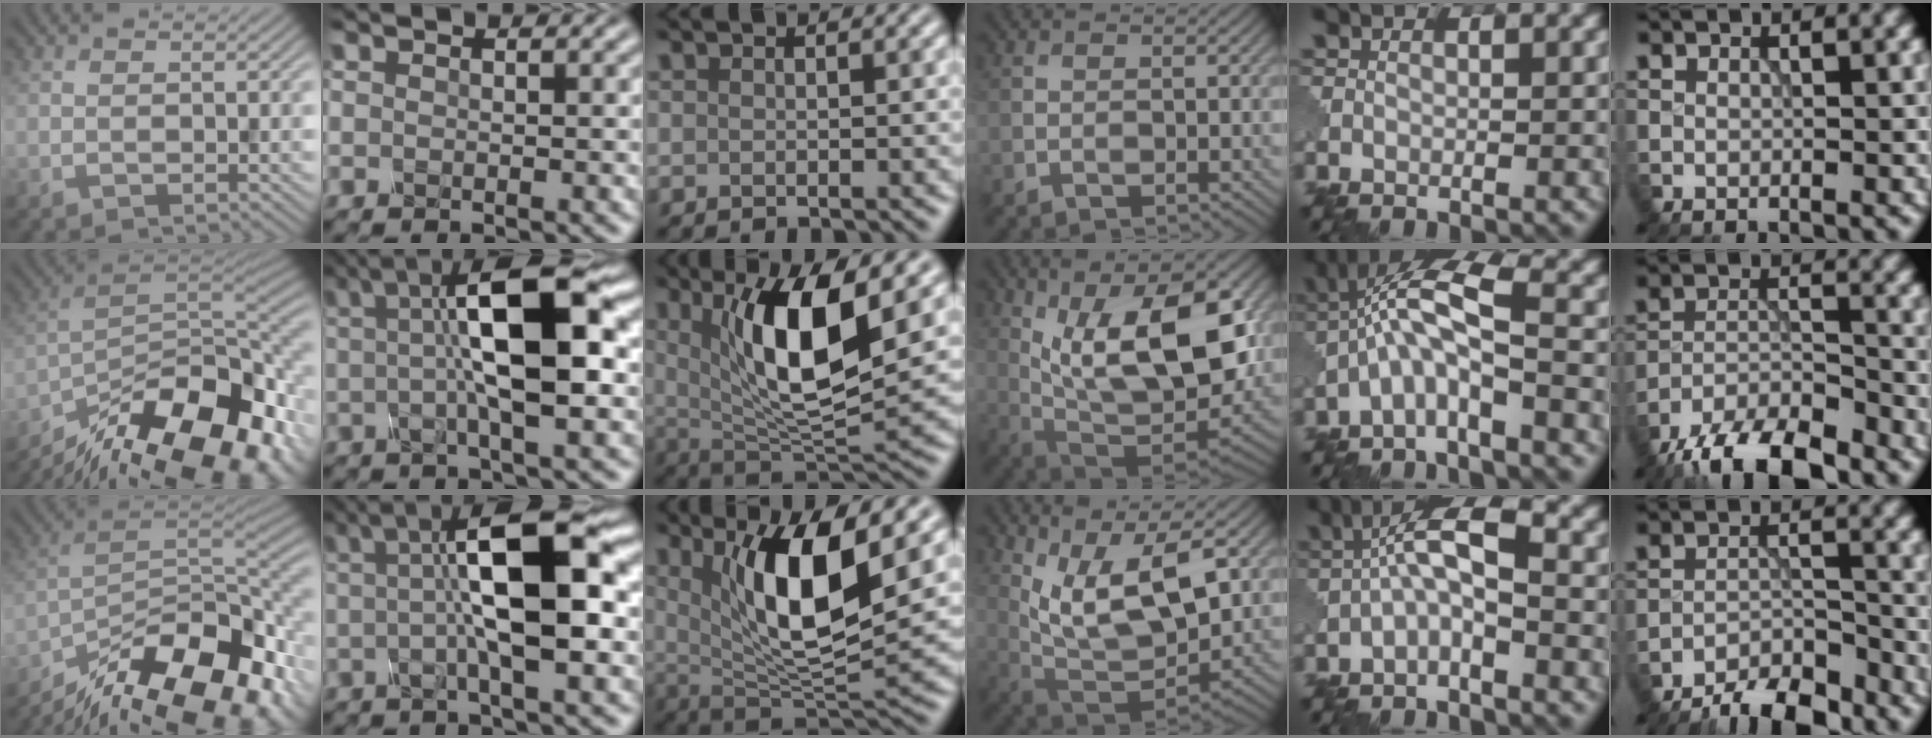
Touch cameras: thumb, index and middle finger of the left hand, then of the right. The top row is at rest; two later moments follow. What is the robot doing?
{"motion": "disassemble", "object": "glue stick"}